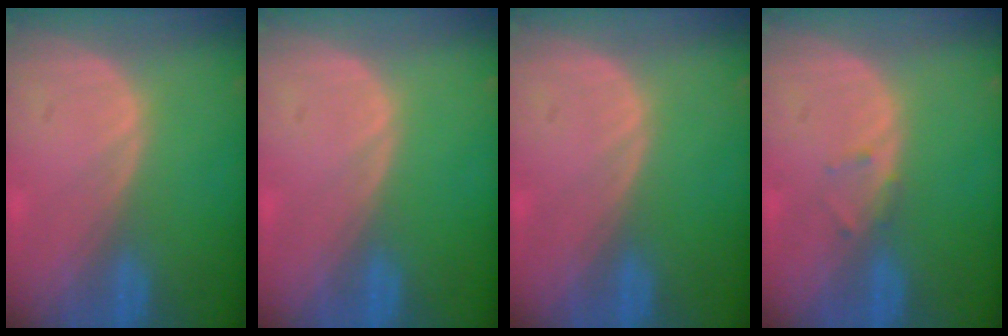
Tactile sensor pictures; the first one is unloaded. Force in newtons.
{"total": 0.0}
{"total": 0.0}
{"total": 1.1, "press": 1.0, "slide": 0.2}